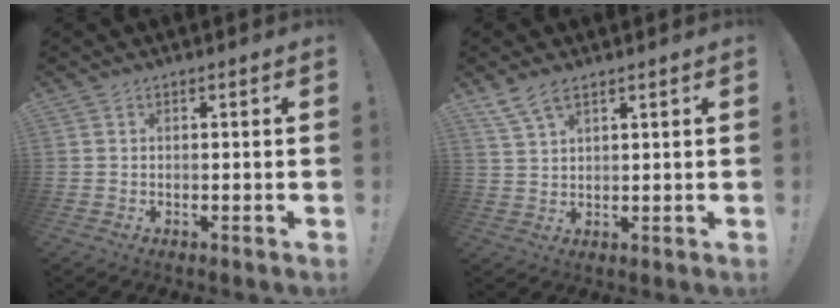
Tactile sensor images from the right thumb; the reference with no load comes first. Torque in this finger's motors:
{"motor_torque": [-0.02, 0.02, 0.09, -0.06, 0.00]}